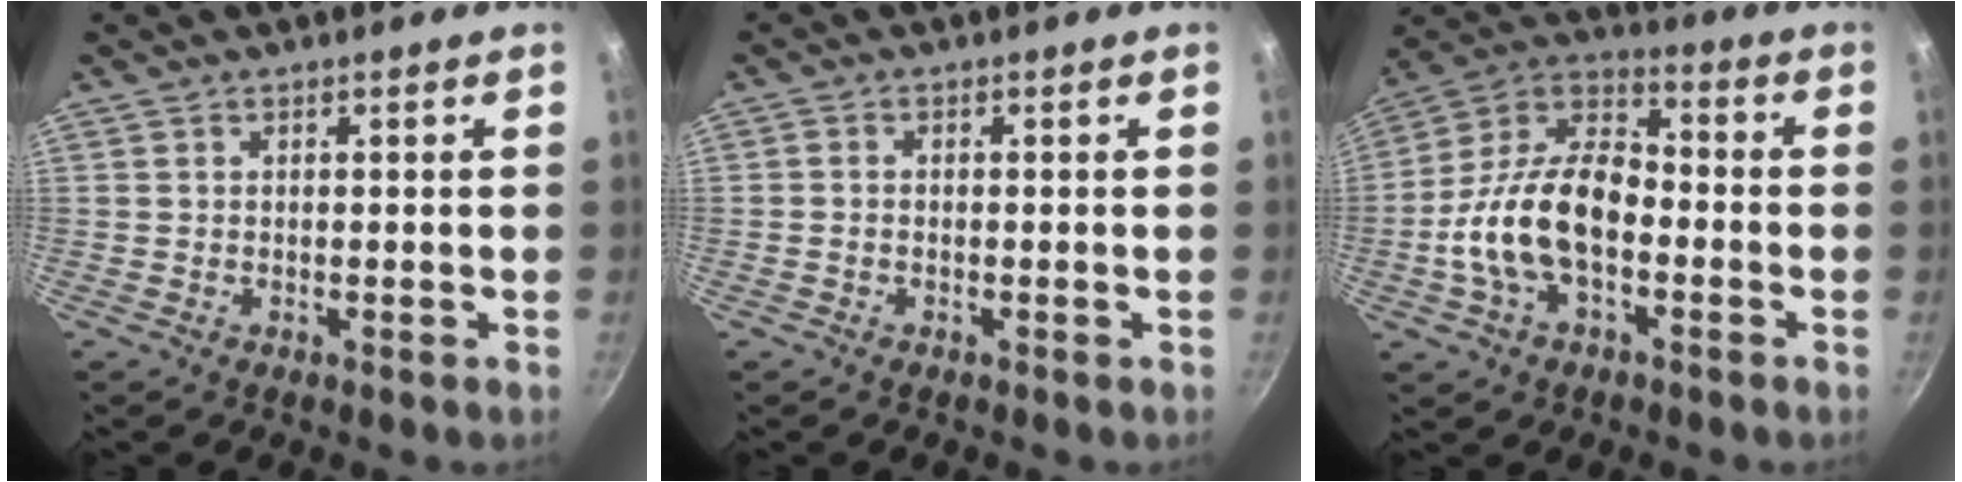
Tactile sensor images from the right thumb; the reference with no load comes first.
{"total": 1.0, "force": [-0.4, 0.6, 0.6], "torque": [-0.014, 0.006, -0.009]}
{"total": 17.5, "force": [-3.8, 10.3, 13.6], "torque": [-0.226, 0.046, -0.088]}